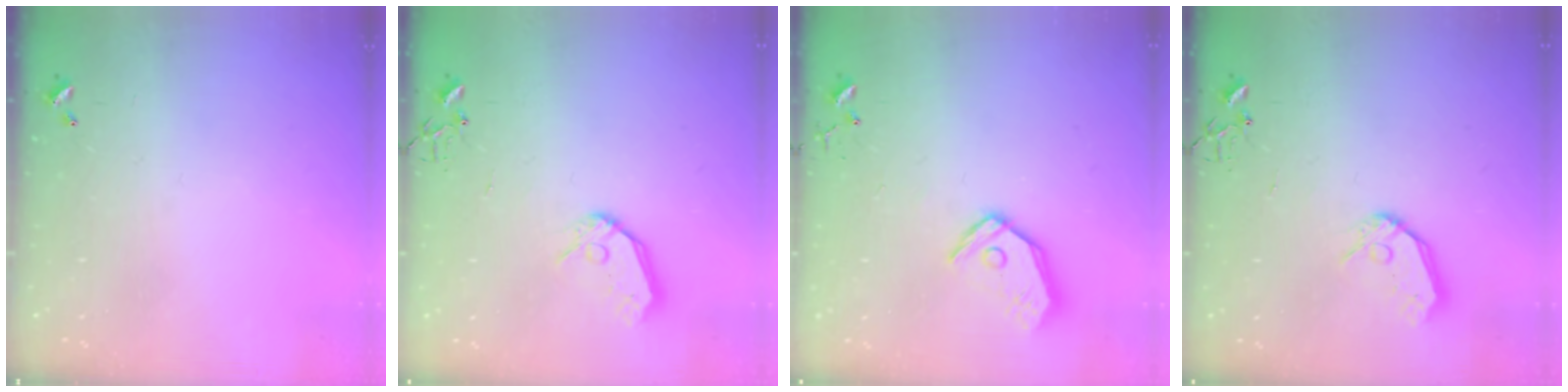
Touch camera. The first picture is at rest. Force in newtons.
{"total": 10.5, "press": 10.5, "slide": 1.3}
{"total": 12.4, "press": 12.2, "slide": 1.9}
{"total": 10.5, "press": 10.5, "slide": 1.3}